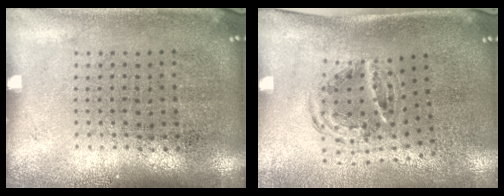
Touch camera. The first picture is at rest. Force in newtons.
{"total": 1.1, "press": 1.0, "slide": 0.5}